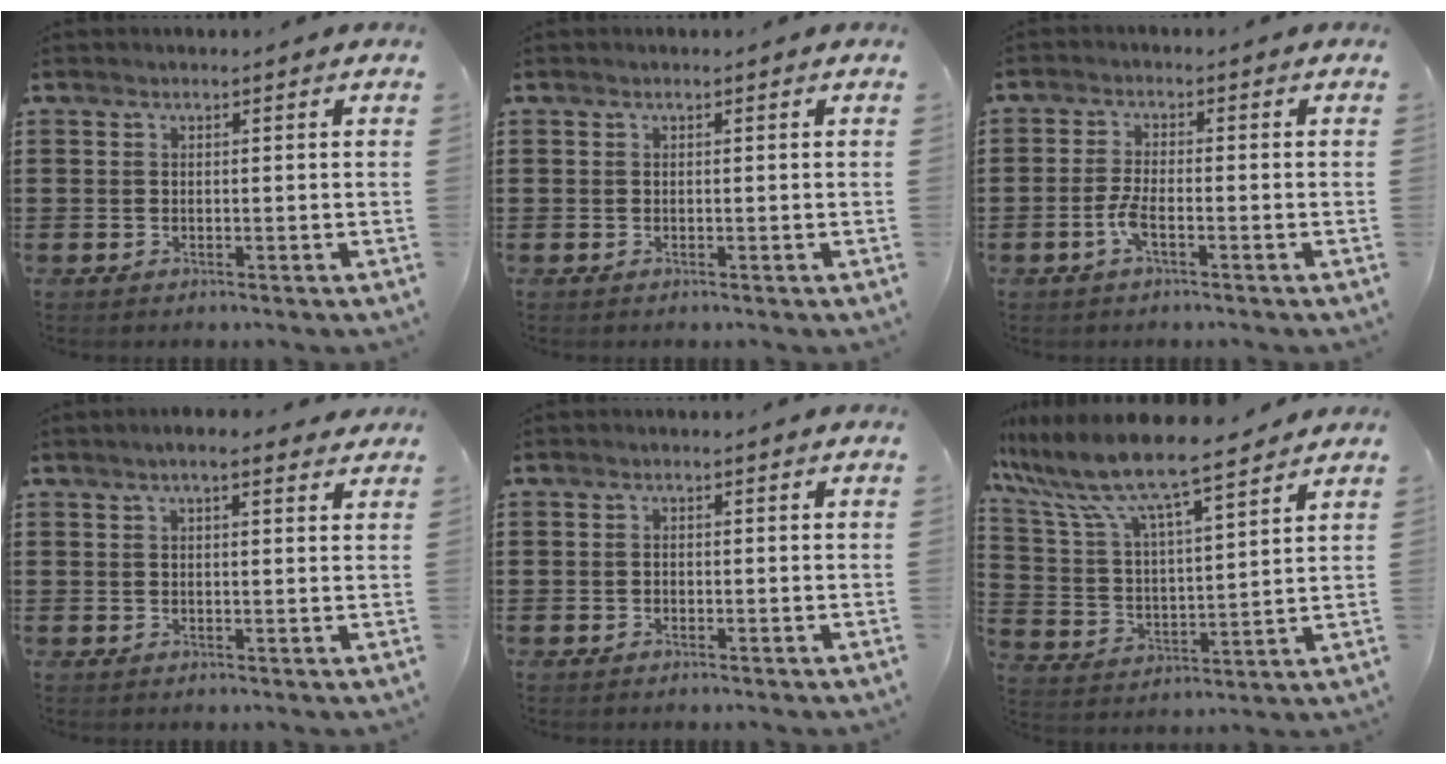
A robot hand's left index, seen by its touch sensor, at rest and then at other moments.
{"total": 0.0}
{"total": 3.4, "force": [-1.6, 0.9, 2.9], "torque": [-0.078, -0.006, -0.036]}
{"total": 3.1, "force": [2.2, 0.5, 2.1], "torque": [-0.045, 0.006, 0.039]}
{"total": 0.5, "force": [-0.3, 0.4, 0.2], "torque": [-0.007, 0.001, -0.006]}
{"total": 9.1, "force": [8.1, 0.7, 4.2], "torque": [-0.115, -0.048, 0.136]}